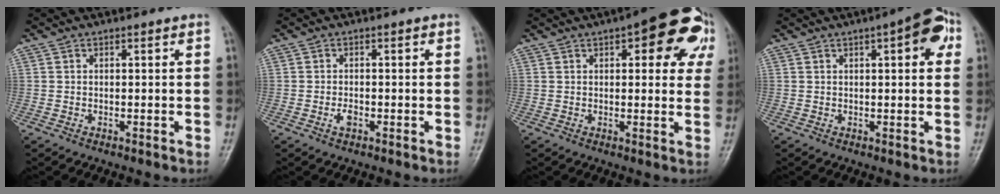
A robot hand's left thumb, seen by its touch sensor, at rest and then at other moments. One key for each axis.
{"total": 1.7, "fx": -0.7, "fy": 1.0, "fz": 1.3, "tx": -0.022, "ty": 0.000, "tz": -0.014}
{"total": 14.7, "fx": 6.0, "fy": 6.1, "fz": 11.9, "tx": -0.101, "ty": -0.001, "tz": 0.060}
{"total": 7.8, "fx": 2.9, "fy": 2.5, "fz": 6.8, "tx": -0.069, "ty": 0.007, "tz": 0.028}